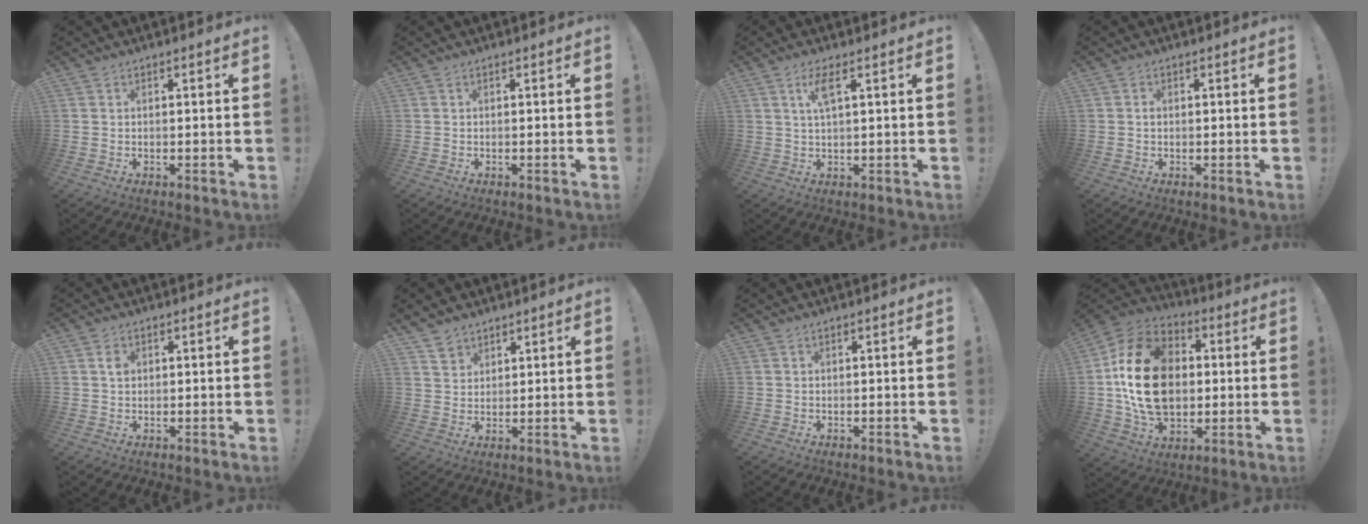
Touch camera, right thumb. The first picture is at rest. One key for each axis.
{"total": 0.0}
{"total": 4.7, "fx": 2.1, "fy": 0.9, "fz": 4.1, "tx": -0.078, "ty": 0.000, "tz": 0.033}
{"total": 0.0}
{"total": 2.1, "fx": 0.5, "fy": 1.6, "fz": 1.2, "tx": -0.001, "ty": -0.005, "tz": 0.003}
{"total": 4.8, "fx": 3.8, "fy": 2.9, "fz": 0.5, "tx": -0.012, "ty": -0.022, "tz": 0.074}
{"total": 0.0}
{"total": 24.1, "fx": 1.7, "fy": 17.3, "fz": 16.8, "tx": -0.290, "ty": 0.010, "tz": 0.039}